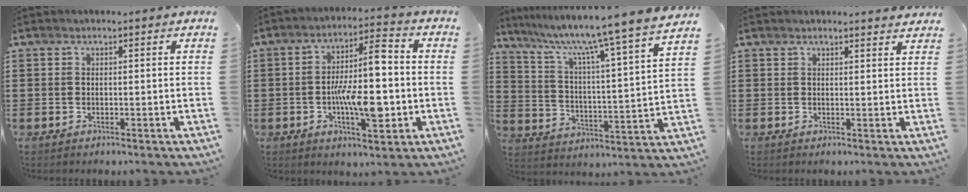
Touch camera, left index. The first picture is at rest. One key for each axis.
{"total": 11.5, "fx": -1.8, "fy": 4.0, "fz": 10.6, "tx": -0.167, "ty": 0.002, "tz": -0.034}
{"total": 8.6, "fx": 7.3, "fy": -1.4, "fz": 4.2, "tx": -0.105, "ty": -0.066, "tz": 0.109}
{"total": 1.3, "fx": 1.3, "fy": -0.1, "fz": 0.1, "tx": -0.004, "ty": -0.001, "tz": 0.026}